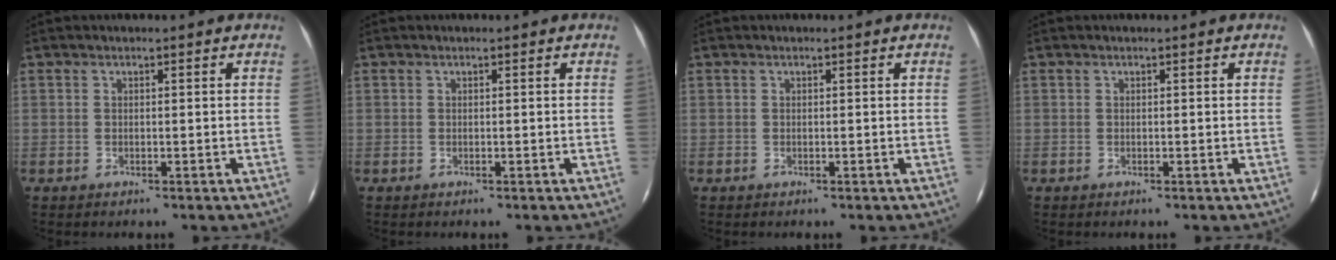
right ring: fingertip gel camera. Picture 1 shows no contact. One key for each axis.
{"total": 0.0}
{"total": 0.0}
{"total": 0.0}